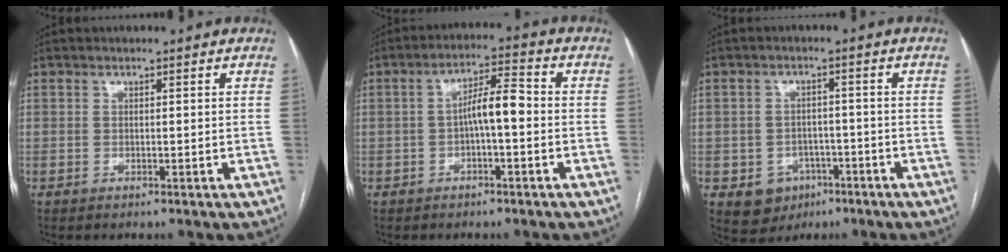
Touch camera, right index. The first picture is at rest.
{"total": 5.8, "force": [-0.7, 1.2, 5.6], "torque": [-0.096, 0.022, -0.013]}
{"total": 5.9, "force": [-2.7, 4.9, 1.8], "torque": [-0.026, 0.005, -0.031]}